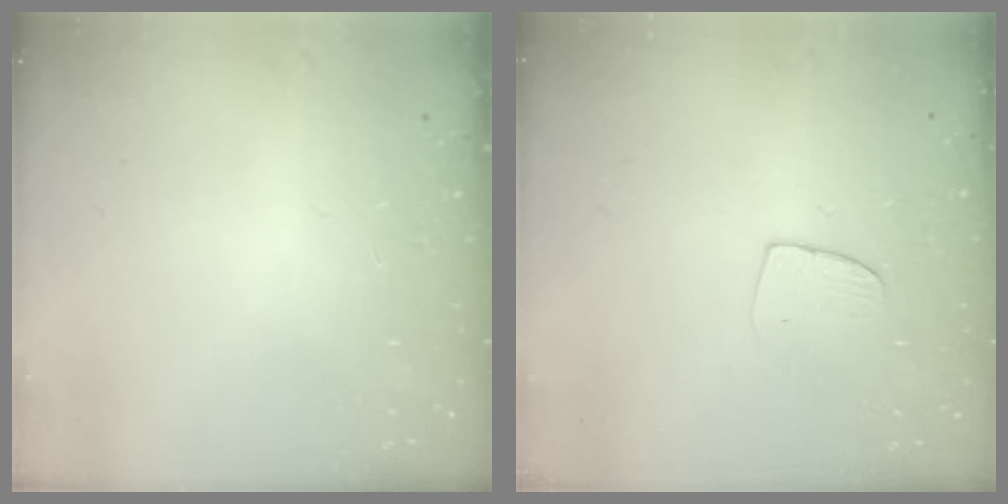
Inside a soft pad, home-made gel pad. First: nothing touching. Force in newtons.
{"total": 4.2, "press": 4.2, "slide": 0.3}